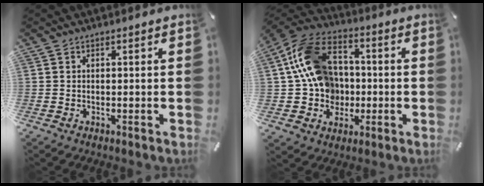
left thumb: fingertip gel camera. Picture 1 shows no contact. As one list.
[{"total": 16.5, "force": [1.1, 14.1, 8.5], "torque": [-0.177, 0.000, 0.028]}]